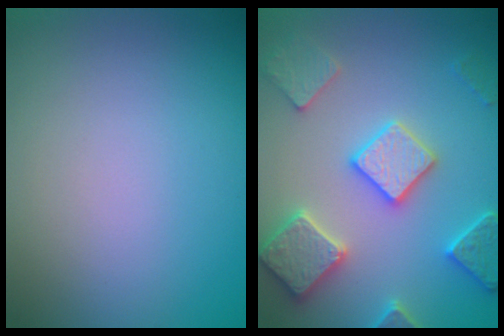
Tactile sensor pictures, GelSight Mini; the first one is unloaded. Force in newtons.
{"total": 5.8, "press": 5.6, "slide": 1.3}